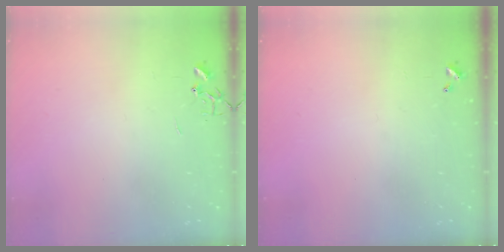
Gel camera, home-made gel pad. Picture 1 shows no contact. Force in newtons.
{"total": 0.0}